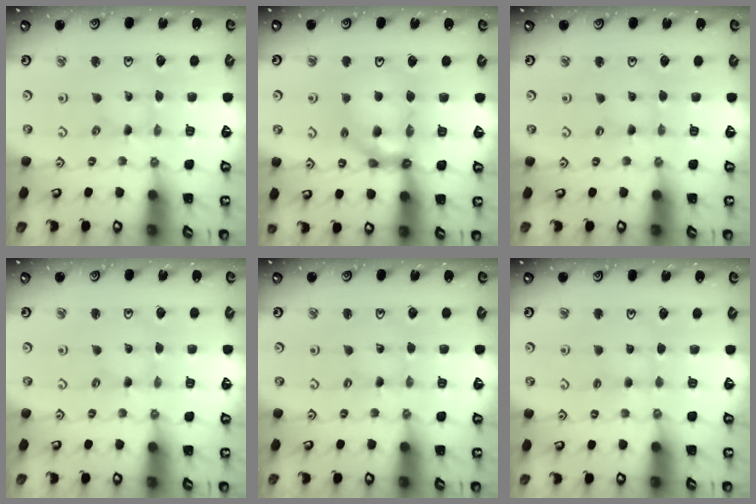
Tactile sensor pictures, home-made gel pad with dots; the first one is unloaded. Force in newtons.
{"total": 11.5, "press": 11.5, "slide": 1.2}
{"total": 0.0}
{"total": 0.0}
{"total": 0.0}
{"total": 2.8, "press": 2.8, "slide": 0.3}